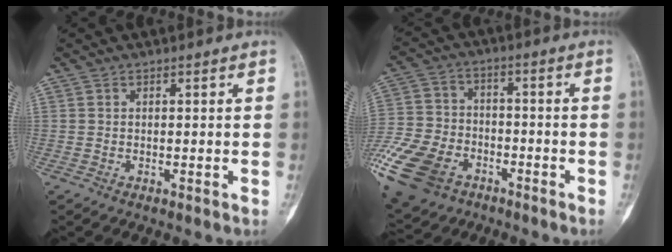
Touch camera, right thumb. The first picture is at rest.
{"total": 21.2, "force": [-10.3, 14.3, 11.8], "torque": [-0.292, 0.018, -0.185]}